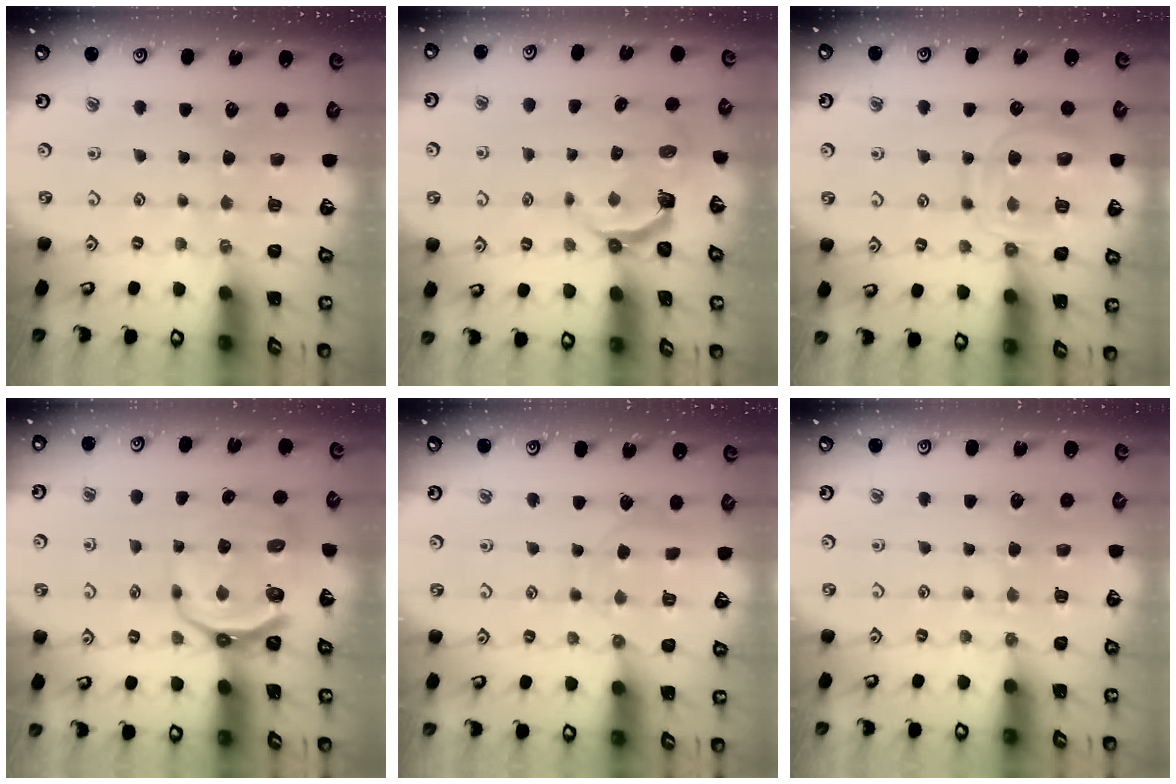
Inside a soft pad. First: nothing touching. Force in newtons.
{"total": 4.3, "press": 2.8, "slide": 3.3}
{"total": 14.6, "press": 14.5, "slide": 1.4}
{"total": 8.7, "press": 8.0, "slide": 3.4}
{"total": 7.7, "press": 7.6, "slide": 0.6}
{"total": 6.7, "press": 6.6, "slide": 0.8}